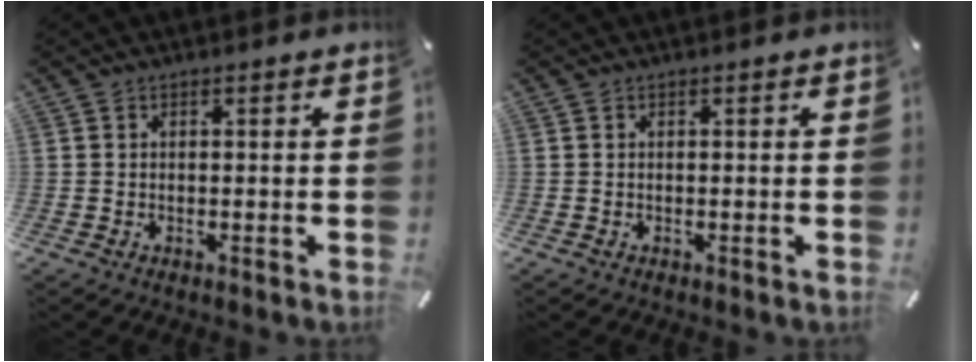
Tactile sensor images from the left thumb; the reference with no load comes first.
{"total": 0.0}